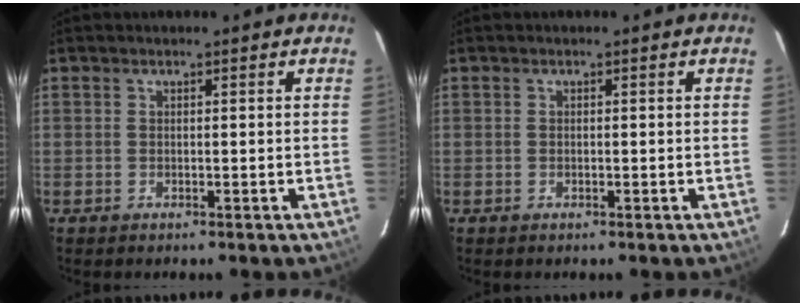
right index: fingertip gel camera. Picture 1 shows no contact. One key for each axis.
{"total": 0.0}